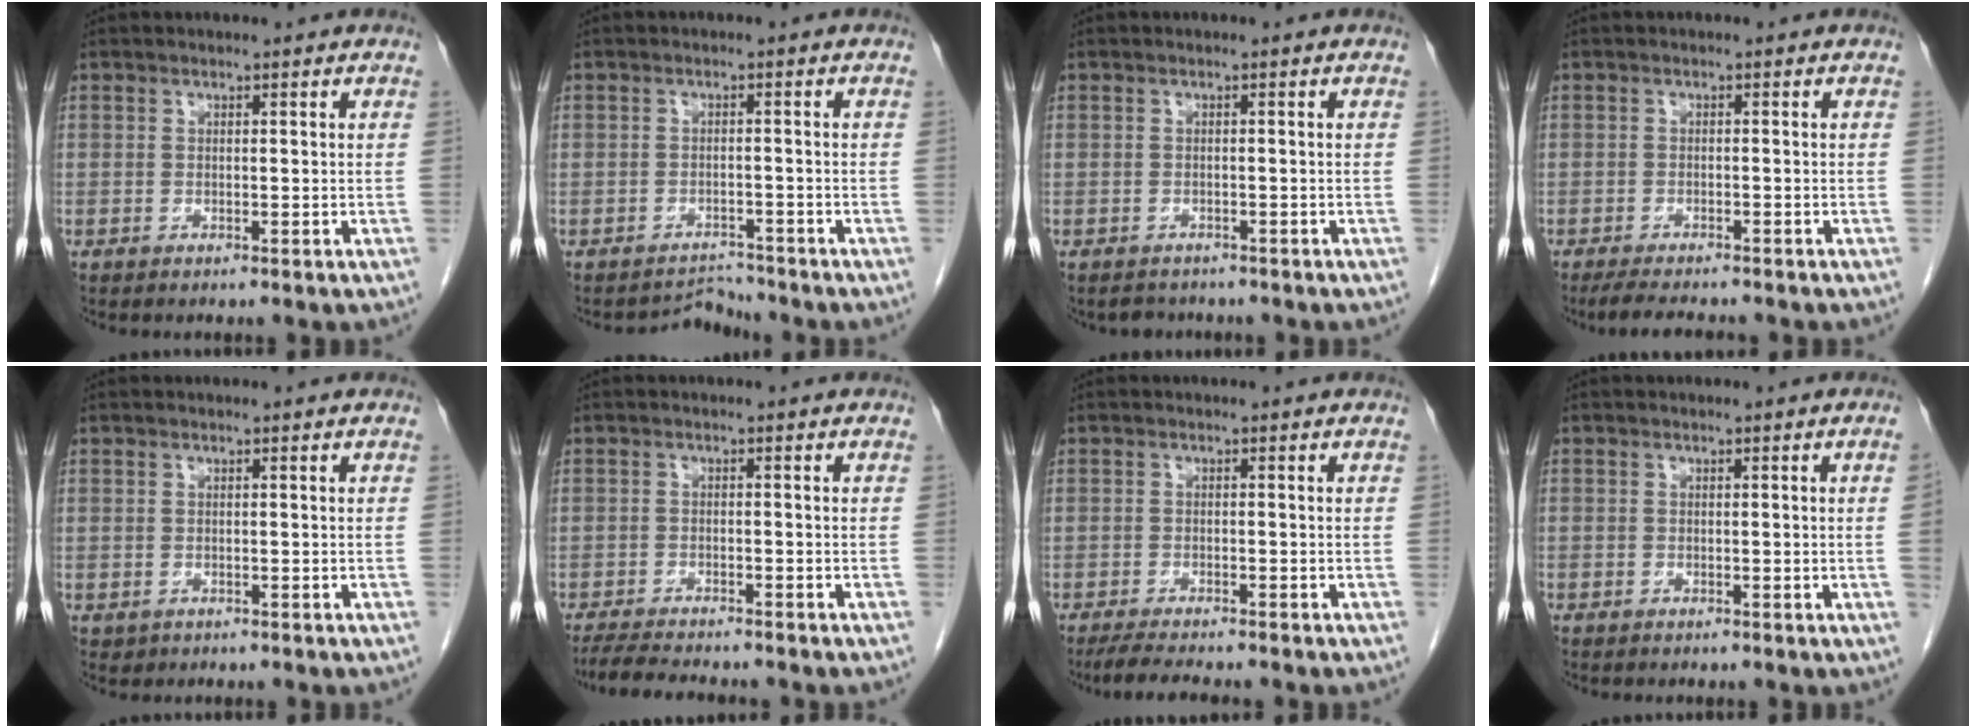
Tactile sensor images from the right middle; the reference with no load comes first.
{"total": 2.6, "force": [-2.3, 0.2, -1.3], "torque": [0.017, -0.002, -0.032]}
{"total": 2.4, "force": [-2.1, 1.1, -0.1], "torque": [-0.004, 0.000, -0.032]}
{"total": 5.6, "force": [-5.0, 0.7, 2.5], "torque": [-0.043, -0.016, -0.077]}
{"total": 0.7, "force": [-0.3, 0.7, 0.1], "torque": [-0.006, 0.003, 0.001]}
{"total": 6.8, "force": [-6.2, 0.6, 2.8], "torque": [-0.044, -0.017, -0.100]}
{"total": 4.6, "force": [-4.0, 0.2, 2.3], "torque": [-0.045, -0.017, -0.065]}
{"total": 0.9, "force": [-0.2, -0.3, 0.8], "torque": [-0.005, 0.002, -0.003]}